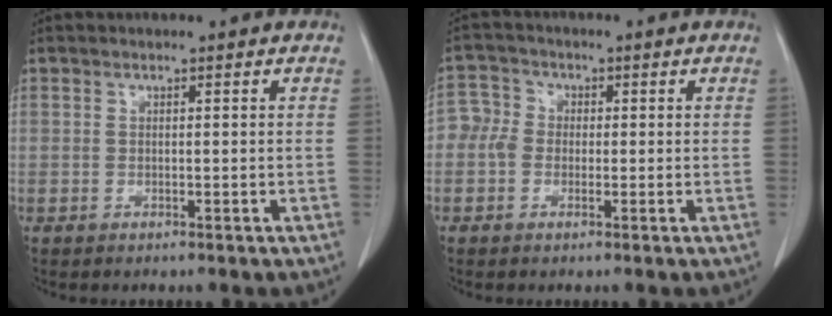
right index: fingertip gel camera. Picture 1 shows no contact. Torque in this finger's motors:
{"motor_torque": [0.09, 0.02, 0.04, 0.05]}